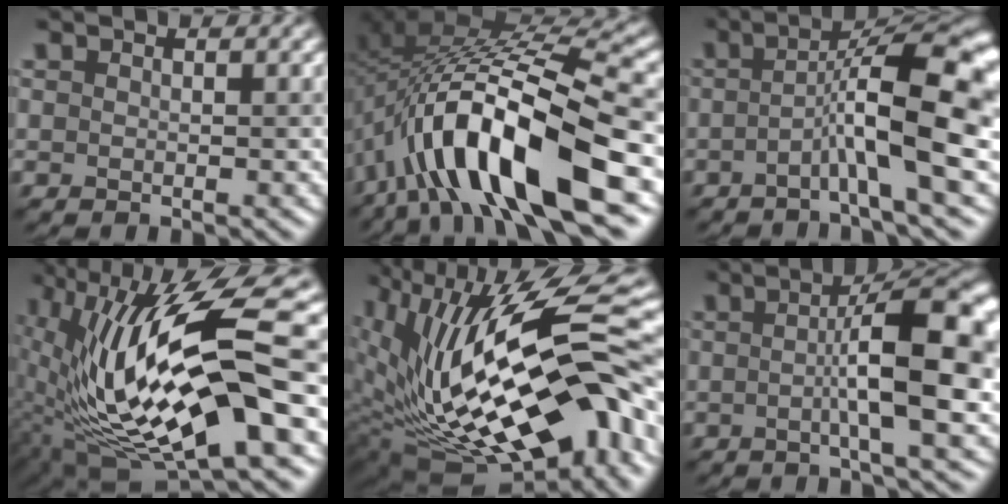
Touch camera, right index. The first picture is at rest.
{"total": 12.9, "force": [-5.6, 4.0, 10.9], "torque": [-0.190, 0.012, -0.099]}
{"total": 8.7, "force": [-1.7, 1.3, 8.4], "torque": [-0.122, 0.021, -0.040]}
{"total": 15.5, "force": [0.8, 5.0, 14.7], "torque": [-0.268, 0.002, 0.012]}
{"total": 19.1, "force": [0.9, 8.9, 16.8], "torque": [-0.296, 0.001, 0.023]}
{"total": 8.6, "force": [-0.4, 1.6, 8.4], "torque": [-0.117, 0.014, -0.011]}